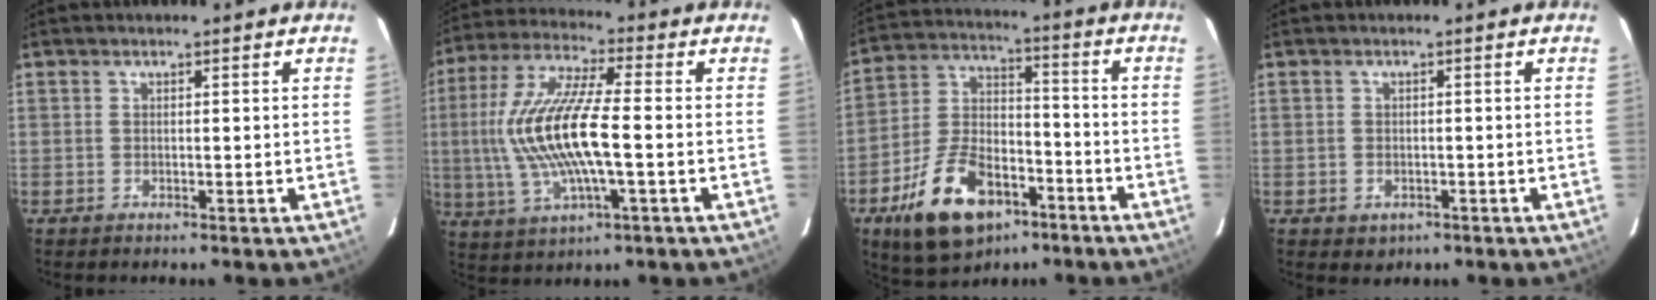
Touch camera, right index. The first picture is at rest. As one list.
[{"total": 16.0, "force": [-1.3, 3.9, 15.4], "torque": [-0.310, -0.002, -0.023]}, {"total": 18.1, "force": [-9.9, 10.0, 11.4], "torque": [-0.234, 0.009, -0.161]}, {"total": 2.1, "force": [-0.8, 1.8, 0.7], "torque": [-0.015, -0.001, -0.006]}]